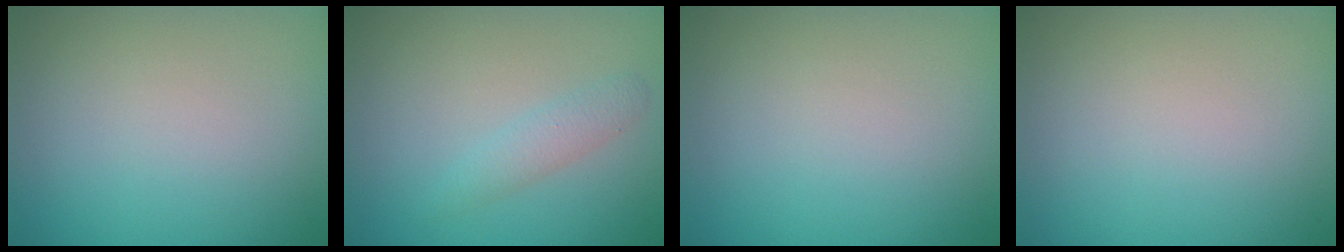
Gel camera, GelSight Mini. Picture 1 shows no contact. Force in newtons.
{"total": 1.6, "press": 1.6, "slide": 0.1}
{"total": 0.0}
{"total": 0.0}